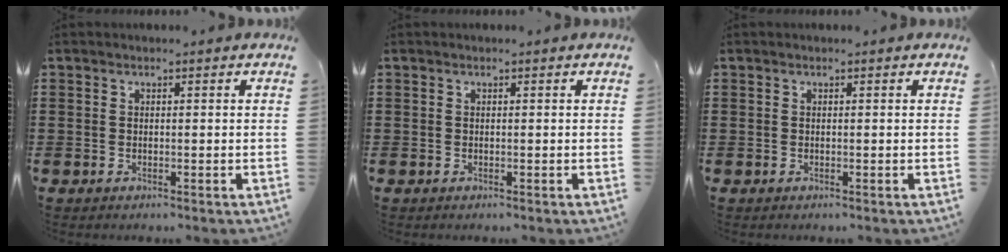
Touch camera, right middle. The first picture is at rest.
{"total": 0.0}
{"total": 0.0}